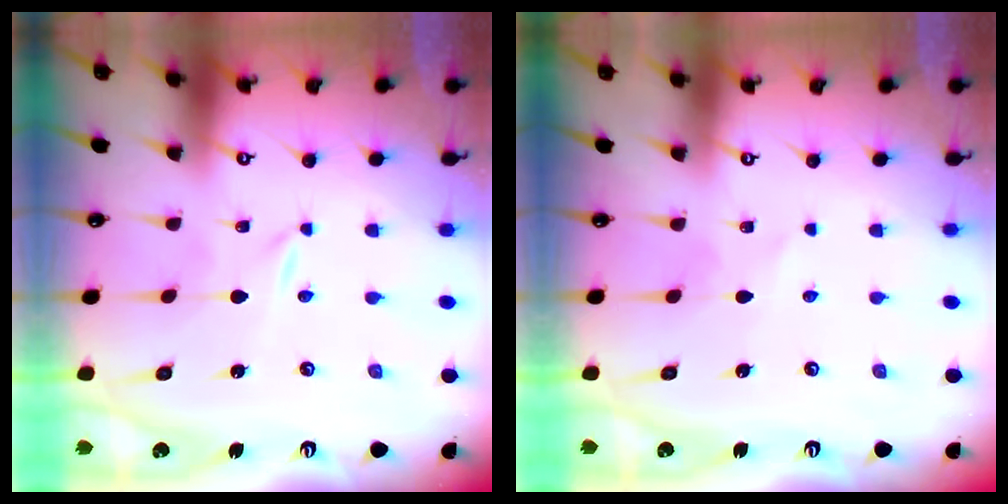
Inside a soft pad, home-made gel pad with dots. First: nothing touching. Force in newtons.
{"total": 1.5, "press": 1.4, "slide": 0.2}